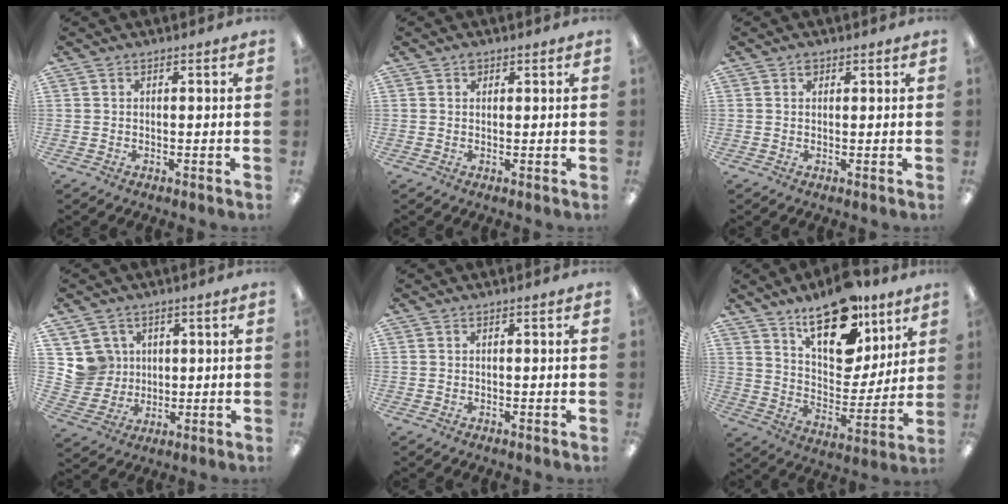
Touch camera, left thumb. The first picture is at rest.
{"total": 1.5, "force": [0.9, 1.1, 0.6], "torque": [-0.004, -0.002, 0.016]}
{"total": 1.5, "force": [0.8, 1.0, 0.6], "torque": [-0.006, -0.001, 0.013]}
{"total": 7.8, "force": [3.1, 7.2, 0.1], "torque": [-0.015, -0.004, 0.065]}
{"total": 0.0}
{"total": 19.9, "force": [13.1, 9.9, 11.2], "torque": [-0.163, -0.078, 0.226]}